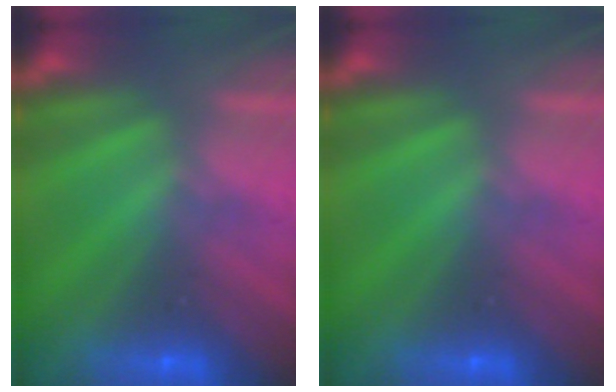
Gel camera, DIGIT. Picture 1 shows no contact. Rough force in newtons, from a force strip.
{"total": 0.0}